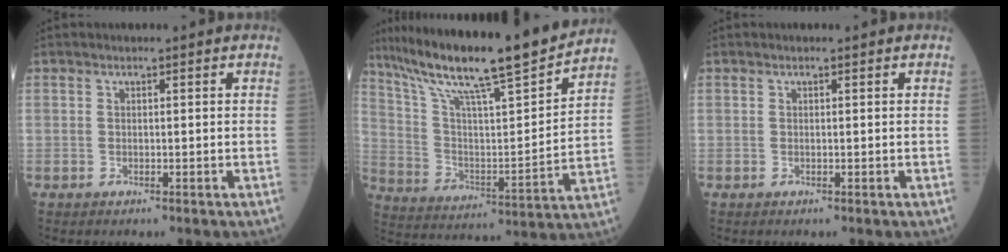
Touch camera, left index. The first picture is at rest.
{"total": 22.0, "force": [18.2, 0.1, 12.3], "torque": [-0.213, -0.003, 0.297]}
{"total": 0.0}